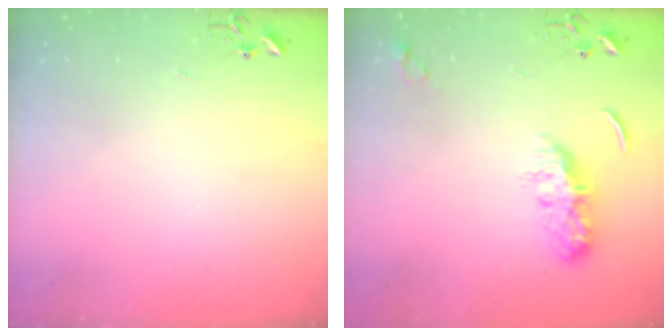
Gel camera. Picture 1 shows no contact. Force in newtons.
{"total": 8.2, "press": 8.2, "slide": 0.4}